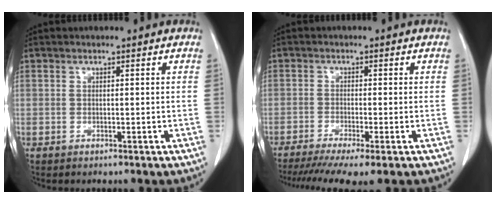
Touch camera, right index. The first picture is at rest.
{"total": 8.4, "force": [-6.1, 0.6, 5.8], "torque": [-0.094, -0.013, -0.099]}